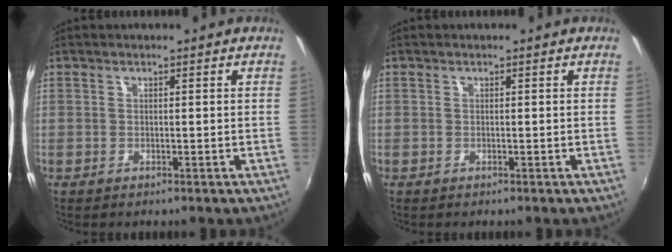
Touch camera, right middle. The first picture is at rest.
{"total": 0.0}